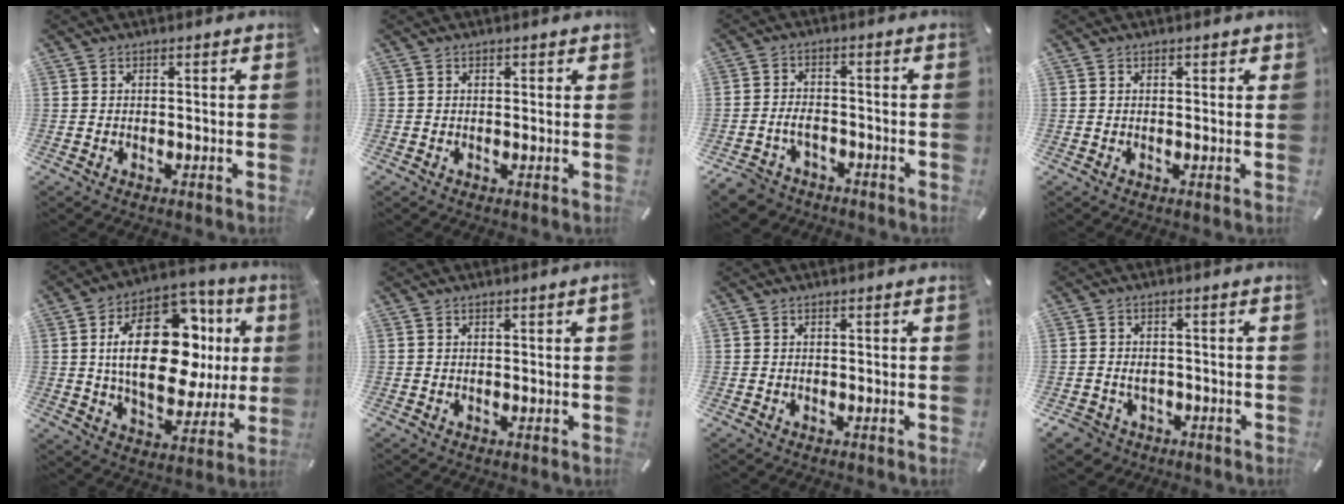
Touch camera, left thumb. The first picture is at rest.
{"total": 0.6, "force": [0.3, 0.4, 0.2], "torque": [0.004, -0.001, 0.004]}
{"total": 5.6, "force": [-3.0, 3.8, 2.7], "torque": [-0.070, 0.010, -0.061]}
{"total": 0.7, "force": [0.3, 0.5, 0.3], "torque": [0.001, 0.000, 0.004]}
{"total": 25.5, "force": [4.5, 15.1, 20.1], "torque": [-0.335, -0.014, 0.075]}
{"total": 0.7, "force": [0.3, -0.1, 0.6], "torque": [-0.011, -0.002, 0.005]}
{"total": 0.0}
{"total": 4.1, "force": [-1.3, 3.6, 1.4], "torque": [-0.038, 0.002, -0.025]}